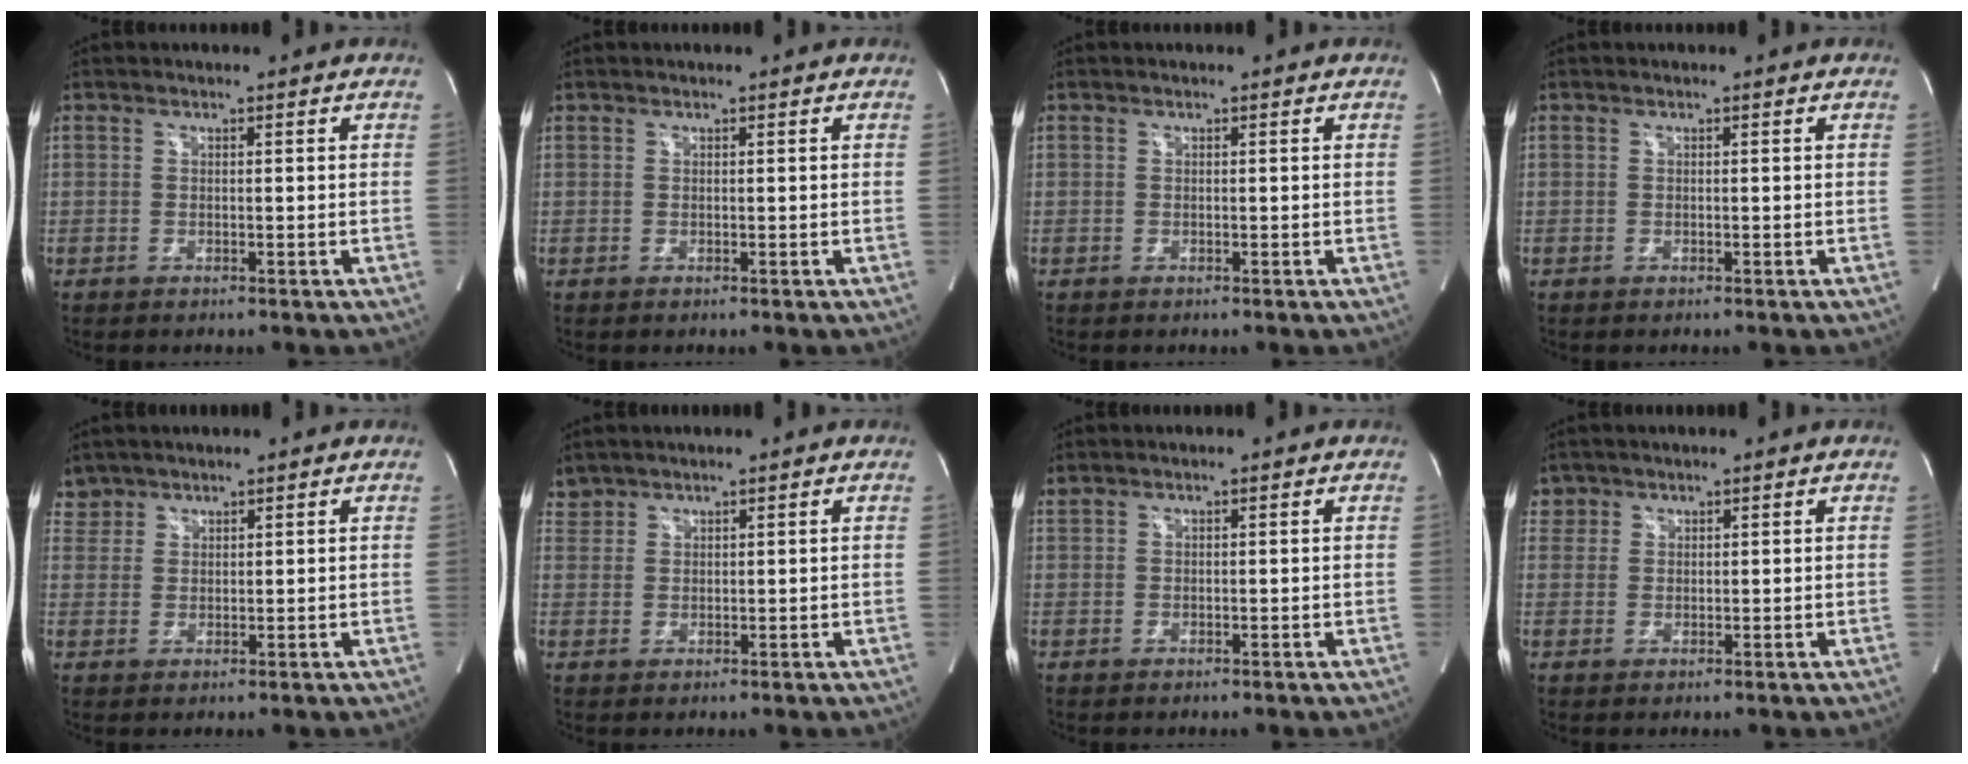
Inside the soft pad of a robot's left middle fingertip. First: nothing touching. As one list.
[{"total": 0.0}, {"total": 0.0}, {"total": 0.0}, {"total": 2.7, "force": [2.4, 1.2, -0.5], "torque": [0.011, 0.010, 0.048]}, {"total": 2.2, "force": [2.1, 0.6, -0.3], "torque": [0.002, 0.013, 0.046]}, {"total": 0.8, "force": [0.8, 0.0, 0.2], "torque": [-0.019, 0.016, 0.026]}, {"total": 2.1, "force": [1.6, 1.4, -0.4], "torque": [0.015, 0.009, 0.026]}]